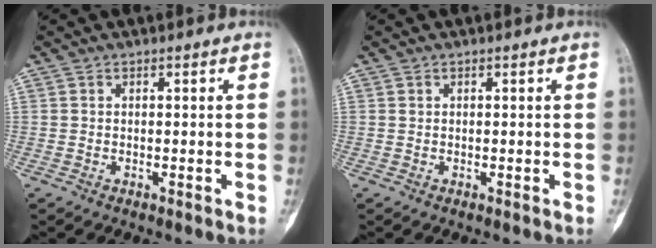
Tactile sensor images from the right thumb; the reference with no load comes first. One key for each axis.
{"total": 0.0}